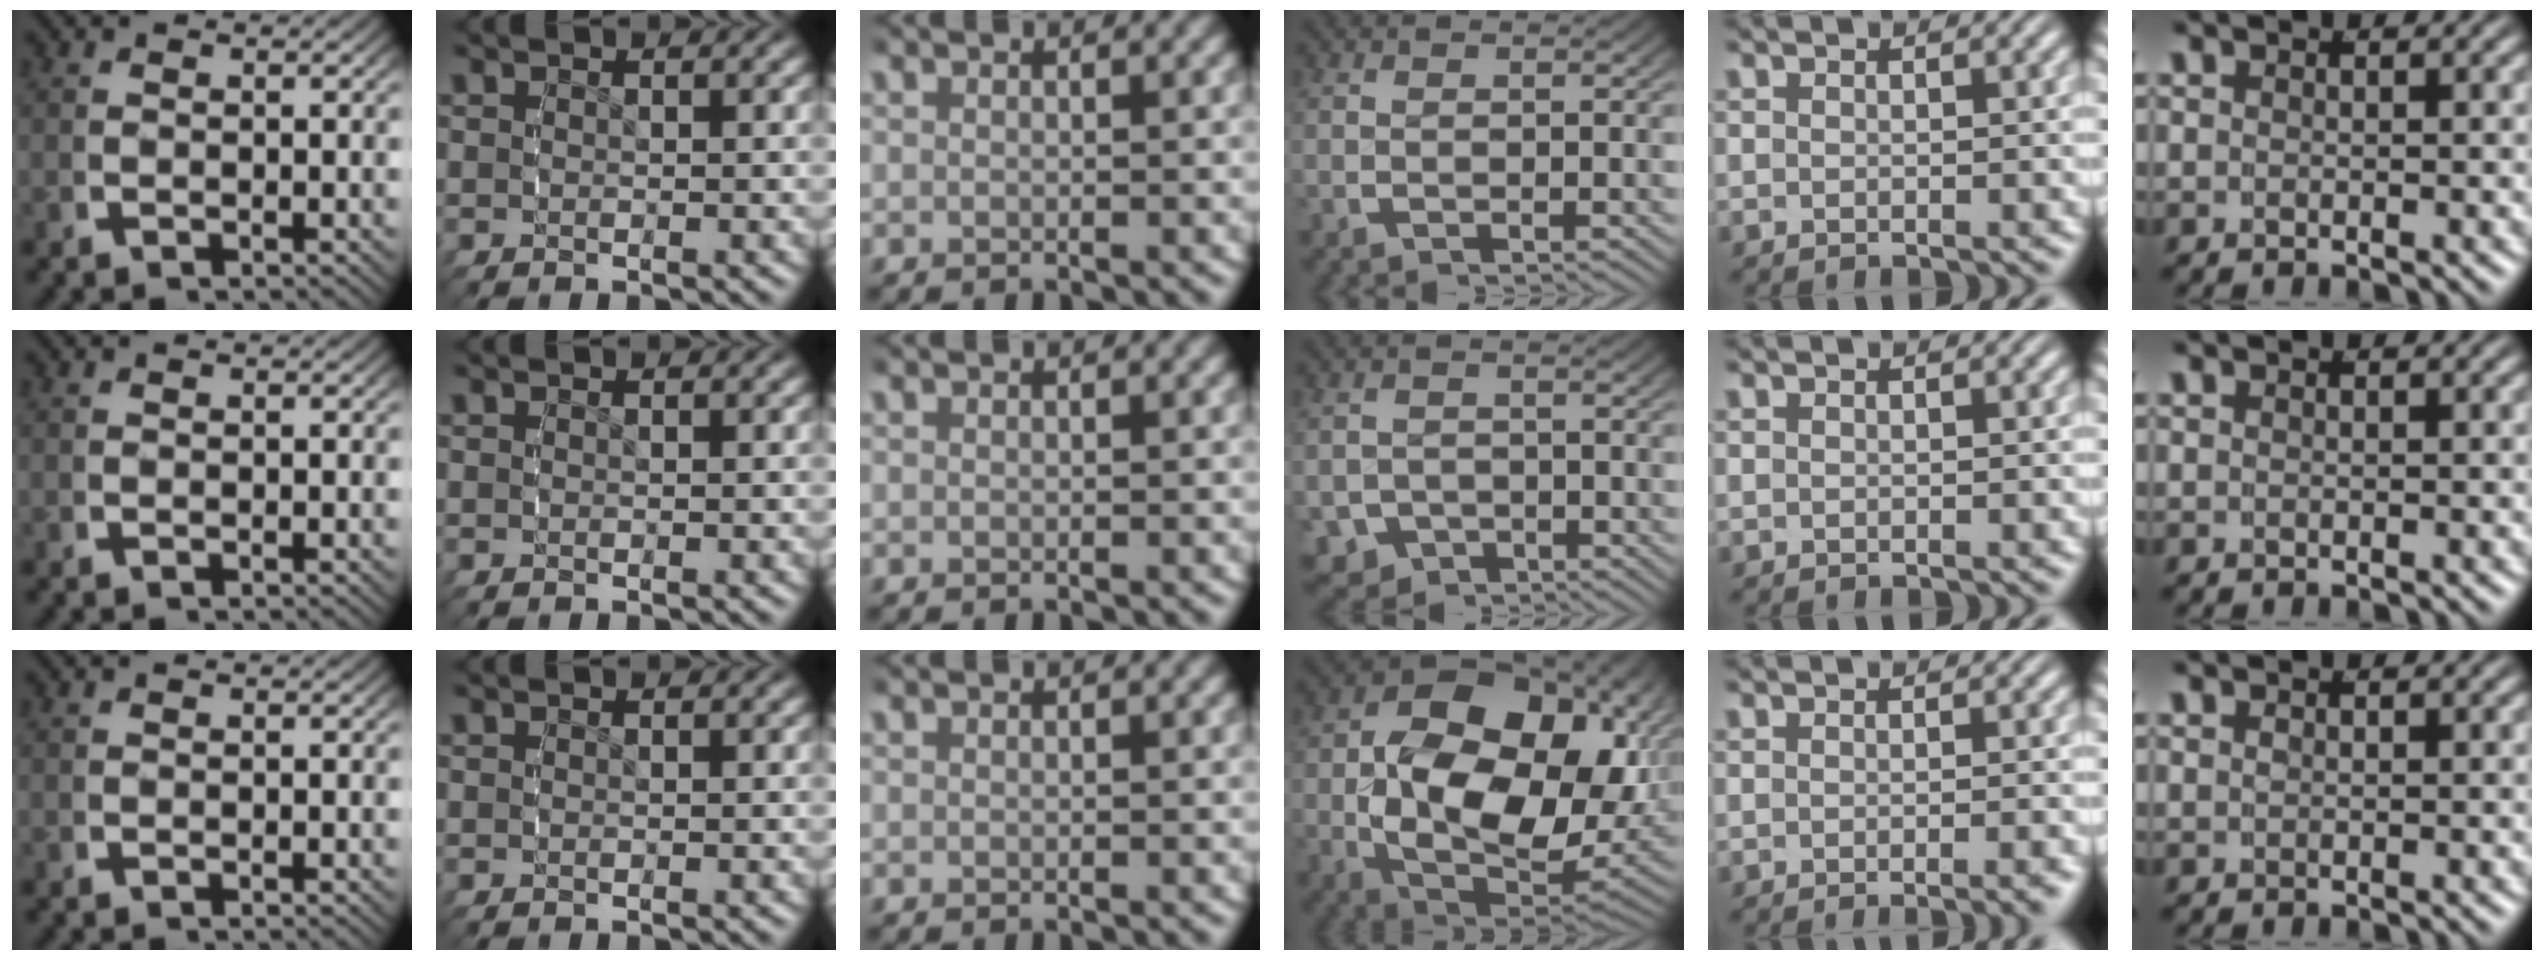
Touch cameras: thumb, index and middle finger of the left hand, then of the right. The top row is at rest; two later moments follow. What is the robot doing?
{"motion": "grasp_and_lifting", "object": "ethernet cable"}